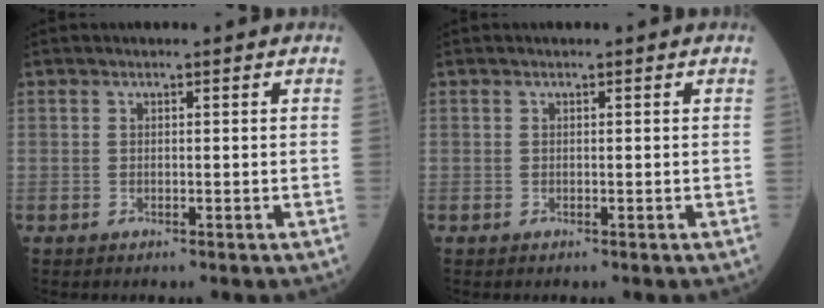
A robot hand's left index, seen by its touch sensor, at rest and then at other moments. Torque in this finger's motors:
{"motor_torque": [0.09, 0.09, 0.00, 0.00]}